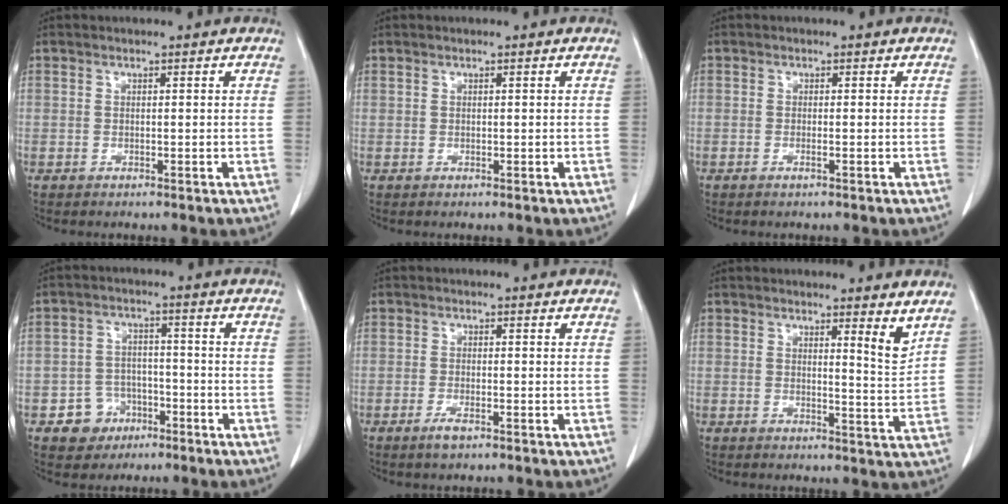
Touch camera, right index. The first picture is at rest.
{"total": 0.0}
{"total": 0.6, "force": [-0.3, -0.1, 0.5], "torque": [-0.010, -0.001, -0.004]}
{"total": 5.7, "force": [-2.9, 4.7, 1.0], "torque": [-0.012, 0.014, -0.041]}
{"total": 2.1, "force": [-1.3, 0.4, 1.5], "torque": [-0.030, -0.002, -0.023]}
{"total": 3.4, "force": [2.5, 0.0, 2.3], "torque": [-0.034, -0.024, 0.032]}